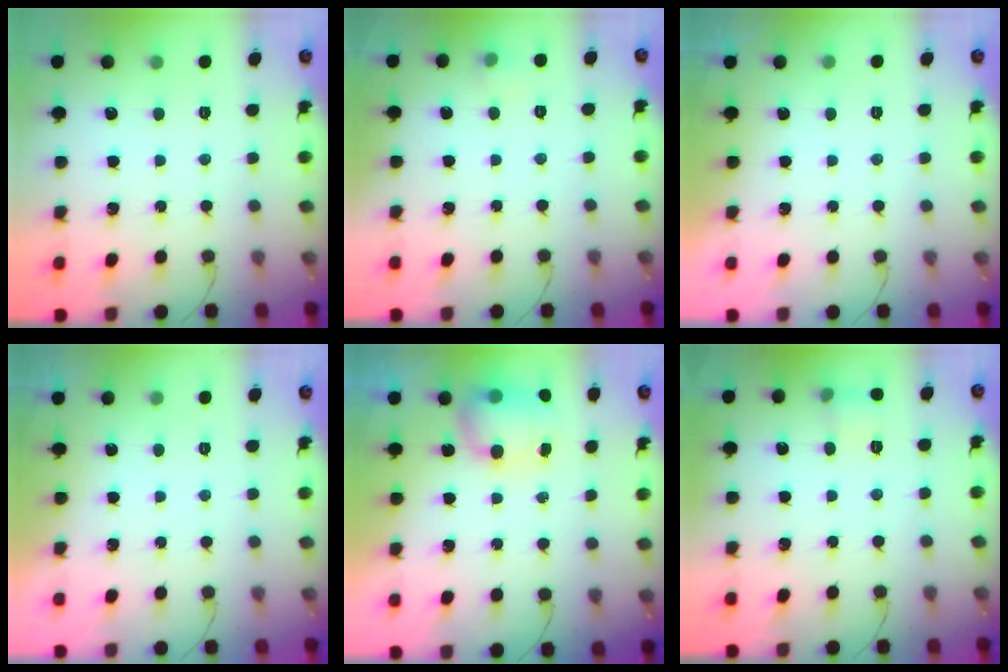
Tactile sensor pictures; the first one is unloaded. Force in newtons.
{"total": 6.3, "press": 3.6, "slide": 5.2}
{"total": 0.0}
{"total": 0.0}
{"total": 7.6, "press": 7.5, "slide": 0.9}
{"total": 6.6, "press": 6.3, "slide": 2.0}